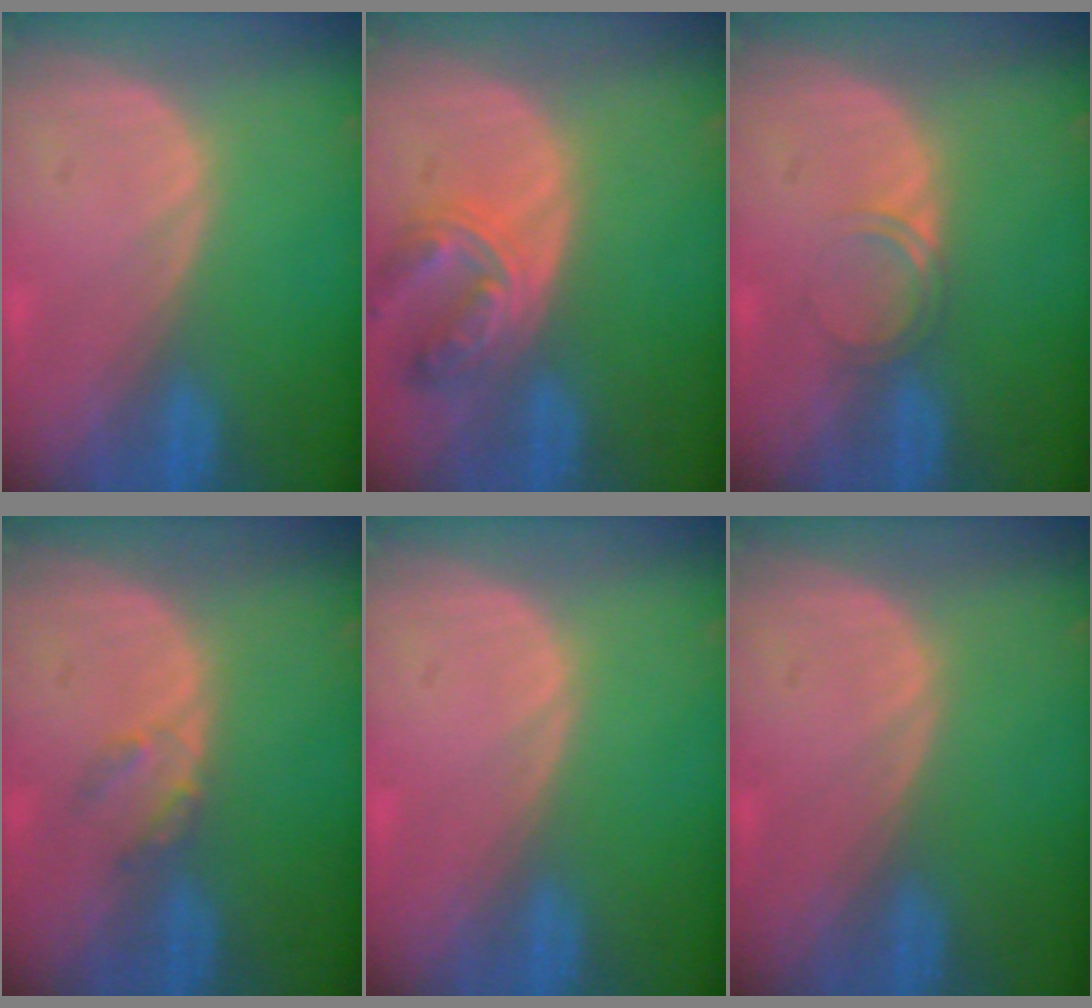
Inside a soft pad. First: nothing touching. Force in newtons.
{"total": 7.3, "press": 6.5, "slide": 3.4}
{"total": 2.0, "press": 2.0, "slide": 0.2}
{"total": 2.2, "press": 2.1, "slide": 0.4}
{"total": 0.0}
{"total": 0.0}